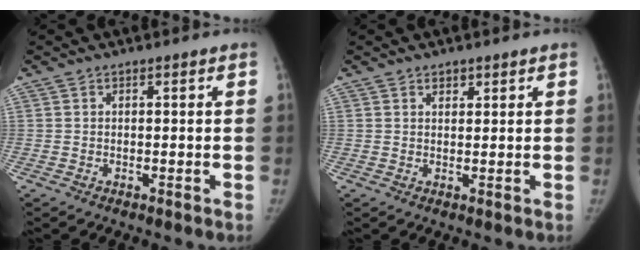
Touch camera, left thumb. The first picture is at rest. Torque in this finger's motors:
{"motor_torque": [0.12, 0.03, 0.12, -0.14, 0.00]}